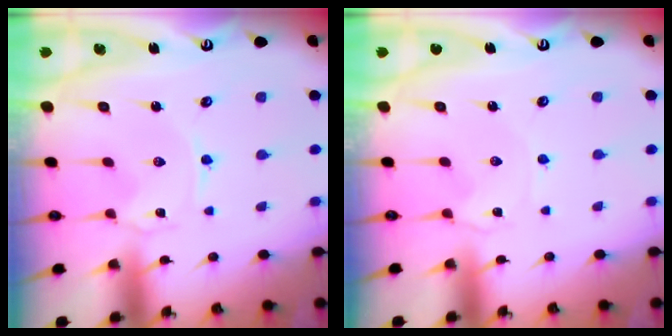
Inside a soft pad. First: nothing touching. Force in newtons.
{"total": 1.9, "press": 1.8, "slide": 0.4}